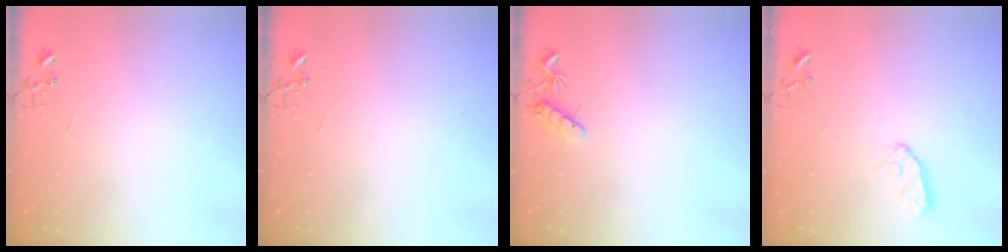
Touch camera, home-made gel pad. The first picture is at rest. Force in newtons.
{"total": 0.0}
{"total": 7.5, "press": 7.4, "slide": 0.6}
{"total": 8.0, "press": 8.0, "slide": 0.5}